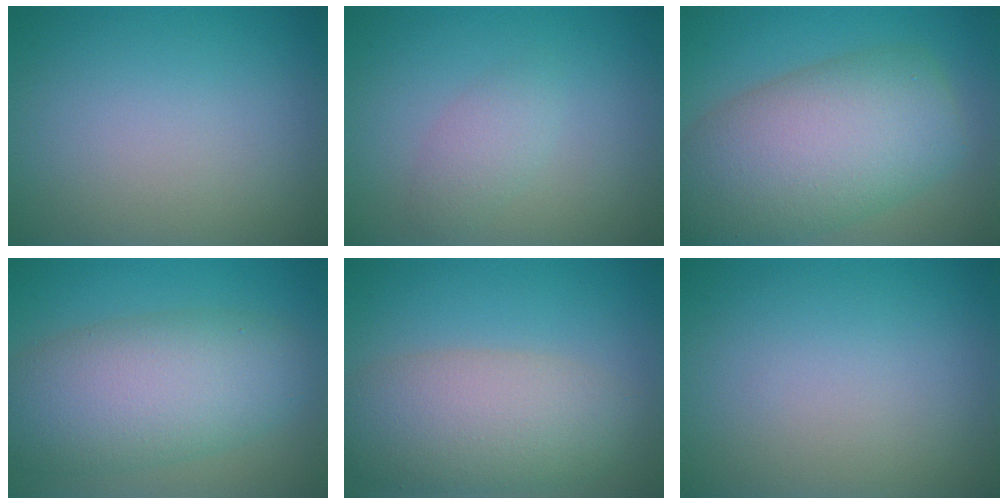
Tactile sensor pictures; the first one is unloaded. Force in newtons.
{"total": 1.8, "press": 1.8, "slide": 0.1}
{"total": 11.3, "press": 11.3, "slide": 0.8}
{"total": 8.8, "press": 8.8, "slide": 0.2}
{"total": 6.8, "press": 6.8, "slide": 0.5}
{"total": 0.0}